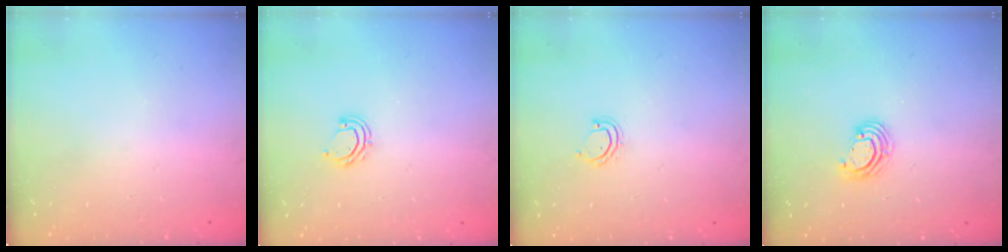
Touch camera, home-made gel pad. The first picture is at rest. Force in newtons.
{"total": 4.5, "press": 4.4, "slide": 0.4}
{"total": 3.8, "press": 3.8, "slide": 0.3}
{"total": 3.6, "press": 3.6, "slide": 0.3}